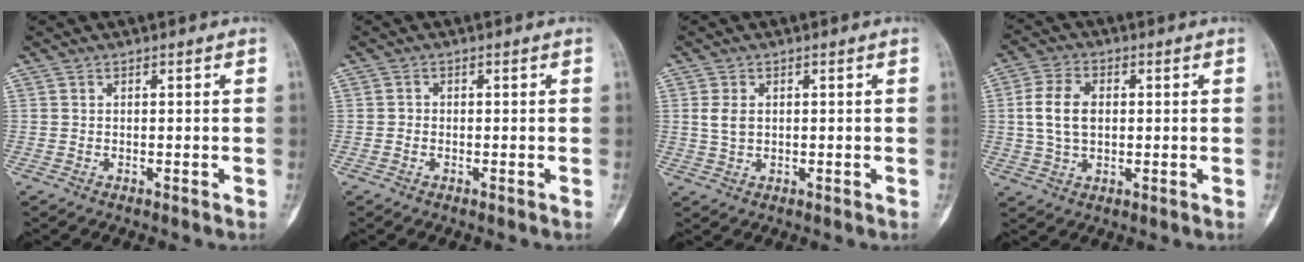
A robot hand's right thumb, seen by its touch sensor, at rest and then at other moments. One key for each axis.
{"total": 0.7, "fx": -0.3, "fy": 0.7, "fz": 0.2, "tx": 0.007, "ty": 0.004, "tz": -0.009}
{"total": 3.0, "fx": 0.4, "fy": 2.1, "fz": 2.1, "tx": -0.034, "ty": 0.001, "tz": 0.010}
{"total": 8.2, "fx": 0.7, "fy": 5.5, "fz": 6.1, "tx": -0.111, "ty": 0.009, "tz": 0.014}